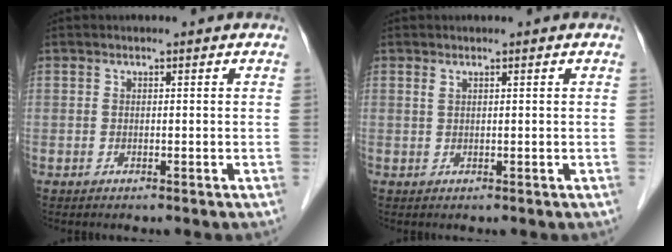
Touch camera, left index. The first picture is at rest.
{"total": 0.7, "force": [0.5, 0.1, 0.5], "torque": [-0.015, 0.002, 0.013]}